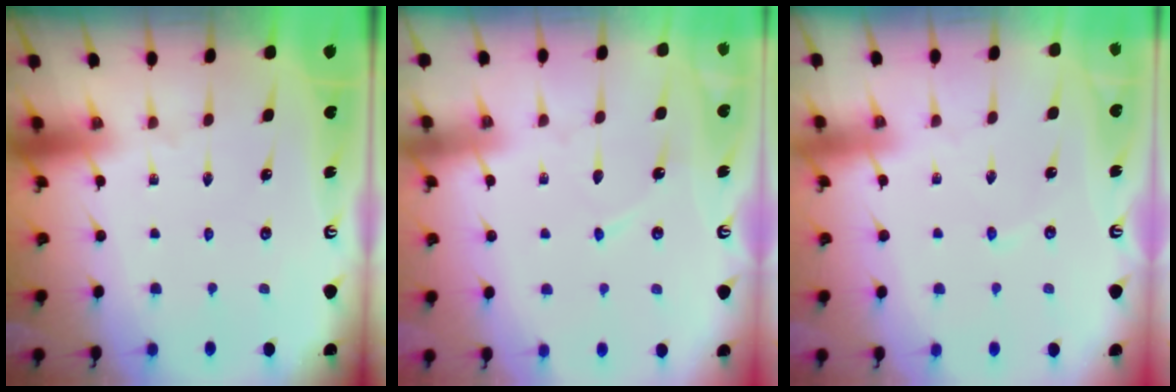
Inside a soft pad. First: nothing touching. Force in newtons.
{"total": 3.5, "press": 3.4, "slide": 0.4}
{"total": 1.6, "press": 1.6, "slide": 0.2}